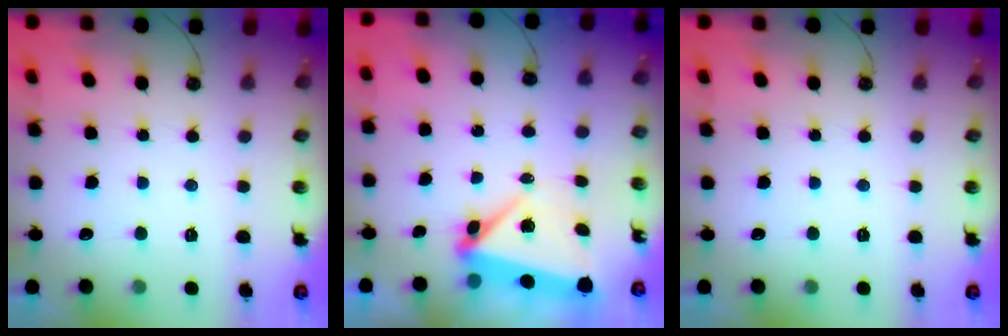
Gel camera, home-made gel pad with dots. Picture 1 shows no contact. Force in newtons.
{"total": 5.9, "press": 5.7, "slide": 1.3}
{"total": 0.0}